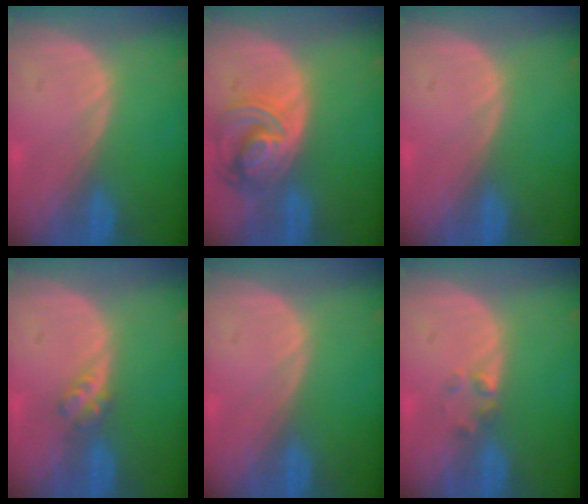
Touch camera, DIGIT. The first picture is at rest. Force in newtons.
{"total": 8.3, "press": 7.1, "slide": 4.2}
{"total": 0.0}
{"total": 2.7, "press": 2.3, "slide": 1.3}
{"total": 0.0}
{"total": 1.6, "press": 1.4, "slide": 0.9}